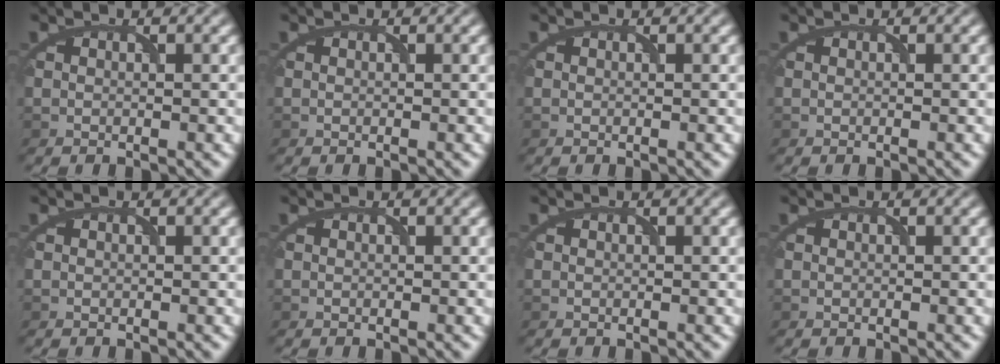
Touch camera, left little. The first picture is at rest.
{"total": 0.0}
{"total": 0.0}
{"total": 0.0}
{"total": 0.0}
{"total": 0.0}
{"total": 0.0}
{"total": 0.0}